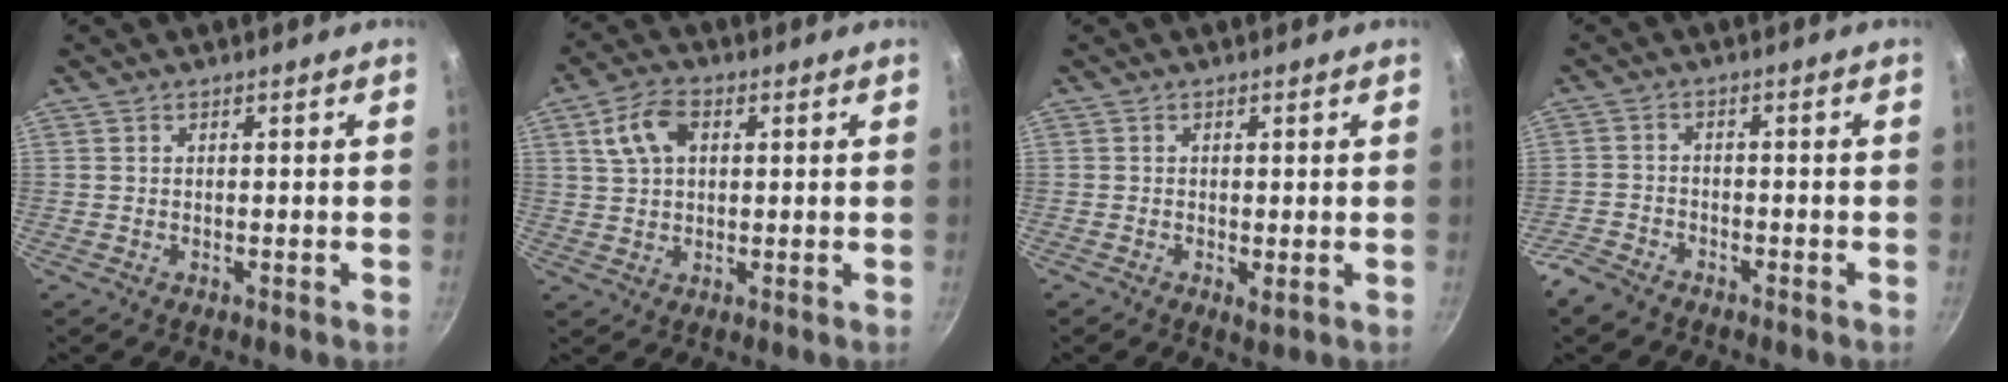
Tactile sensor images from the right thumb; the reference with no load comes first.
{"total": 7.5, "force": [2.1, 5.3, 4.9], "torque": [-0.075, 0.013, 0.030]}
{"total": 1.3, "force": [-0.1, 0.8, 1.0], "torque": [-0.017, -0.006, -0.001]}
{"total": 4.6, "force": [-3.7, 2.2, 1.7], "torque": [-0.041, 0.026, -0.076]}